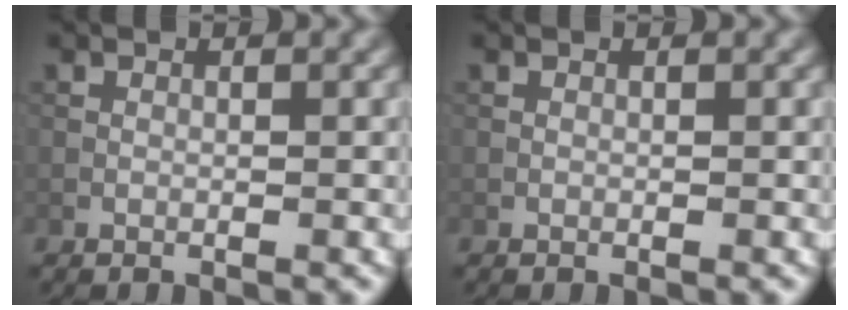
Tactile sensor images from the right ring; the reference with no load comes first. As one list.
[{"total": 0.0}]